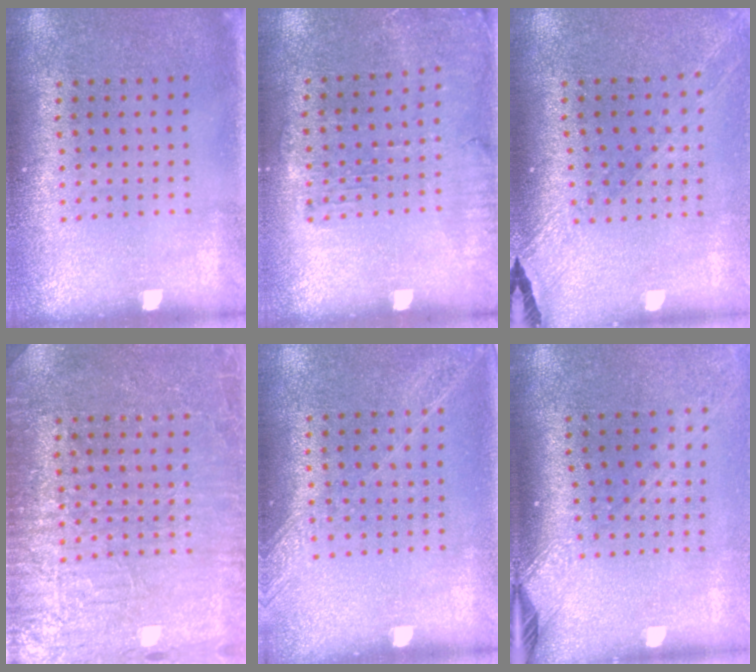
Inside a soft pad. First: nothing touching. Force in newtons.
{"total": 1.3, "press": 1.3, "slide": 0.3}
{"total": 1.4, "press": 1.3, "slide": 0.2}
{"total": 3.9, "press": 3.9, "slide": 0.6}
{"total": 1.3, "press": 1.2, "slide": 0.3}
{"total": 2.2, "press": 1.6, "slide": 1.5}